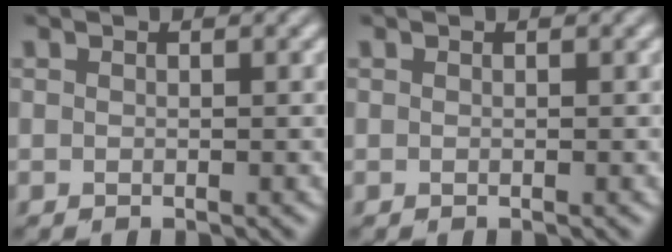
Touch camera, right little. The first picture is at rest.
{"total": 0.0}